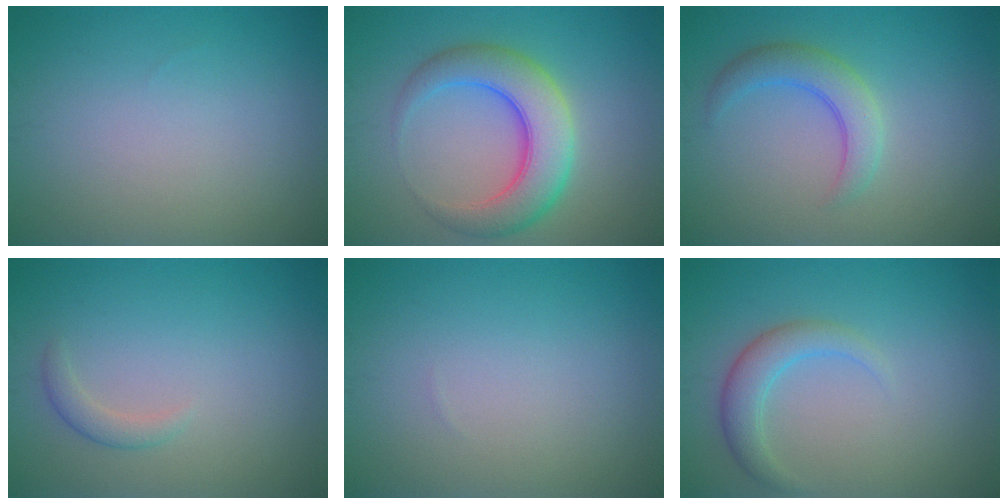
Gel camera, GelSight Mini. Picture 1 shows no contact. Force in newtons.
{"total": 6.6, "press": 6.6, "slide": 0.3}
{"total": 3.3, "press": 3.3, "slide": 0.3}
{"total": 1.3, "press": 1.3, "slide": 0.1}
{"total": 0.0}
{"total": 2.8, "press": 2.8, "slide": 0.2}